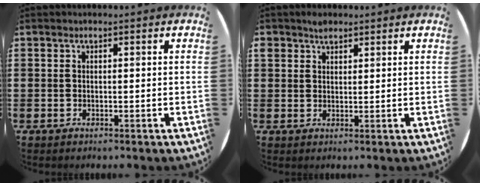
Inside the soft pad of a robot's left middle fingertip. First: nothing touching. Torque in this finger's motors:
{"motor_torque": [0.61, -0.33, 0.04, 0.03]}